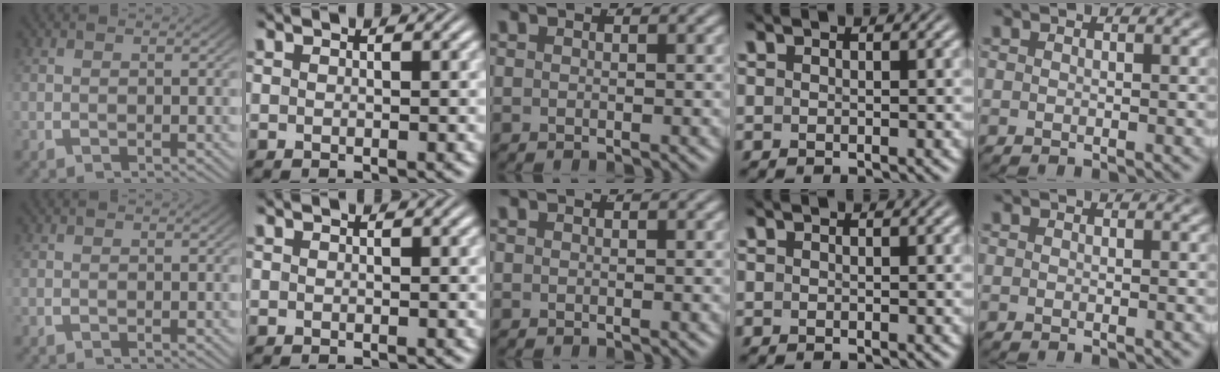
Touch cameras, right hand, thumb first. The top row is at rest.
{}